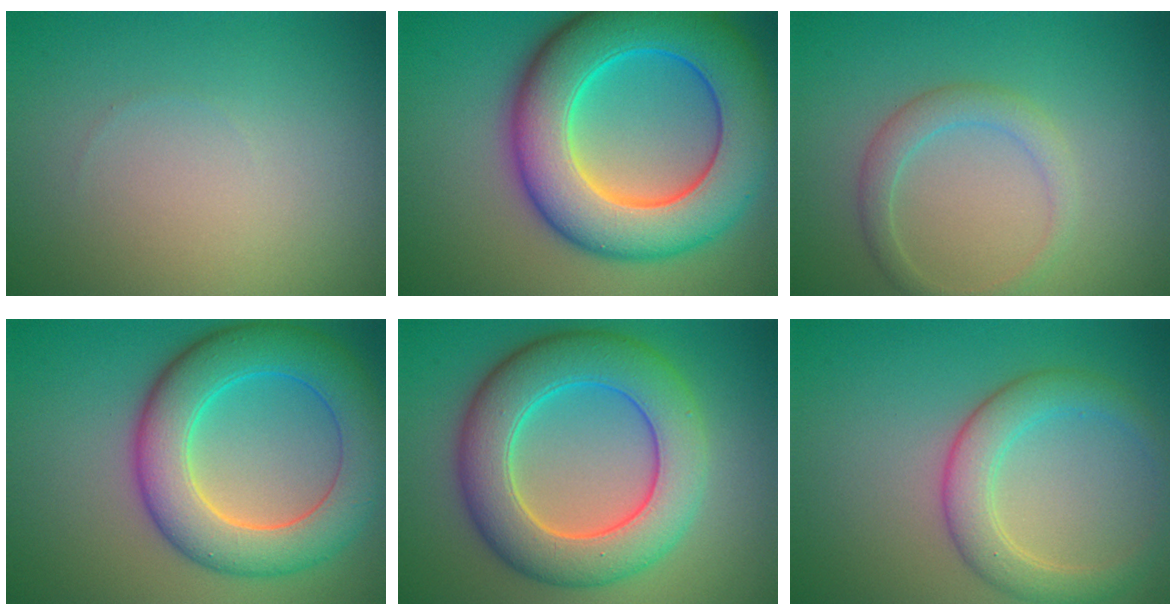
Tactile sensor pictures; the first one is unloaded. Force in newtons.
{"total": 12.1, "press": 12.1, "slide": 0.3}
{"total": 2.2, "press": 2.2, "slide": 0.2}
{"total": 8.2, "press": 8.2, "slide": 0.1}
{"total": 8.8, "press": 8.8, "slide": 0.2}
{"total": 3.8, "press": 3.8, "slide": 0.4}